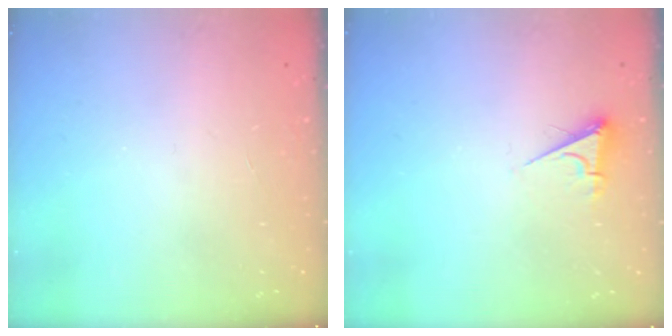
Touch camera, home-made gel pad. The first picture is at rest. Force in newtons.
{"total": 4.0, "press": 4.0, "slide": 0.6}